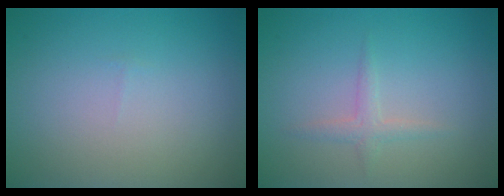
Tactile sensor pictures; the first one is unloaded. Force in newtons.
{"total": 1.3, "press": 1.3, "slide": 0.1}